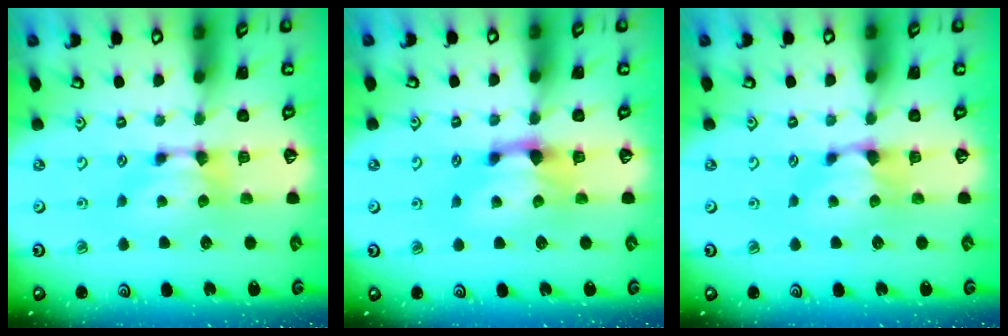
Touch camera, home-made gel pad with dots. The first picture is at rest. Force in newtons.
{"total": 1.6, "press": 1.0, "slide": 1.3}
{"total": 1.4, "press": 0.9, "slide": 1.0}